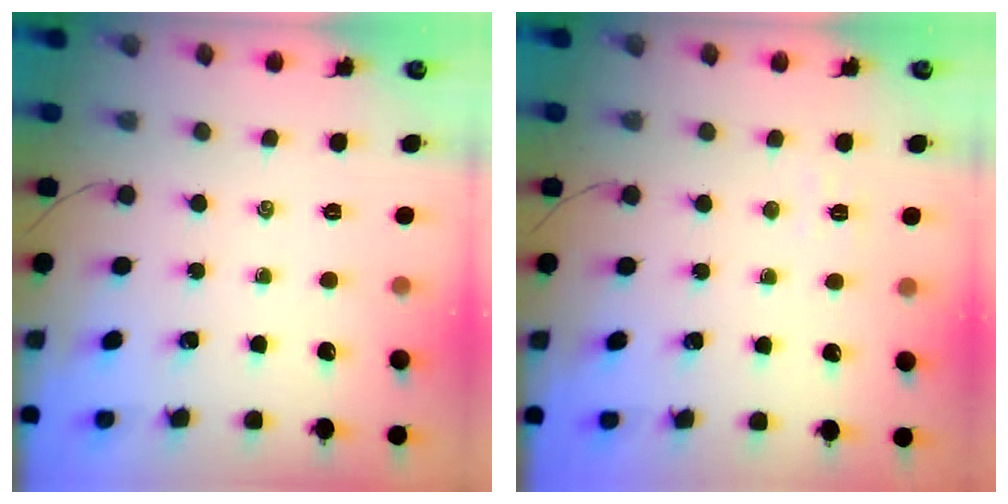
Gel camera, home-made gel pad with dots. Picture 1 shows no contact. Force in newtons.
{"total": 2.8, "press": 2.7, "slide": 0.8}